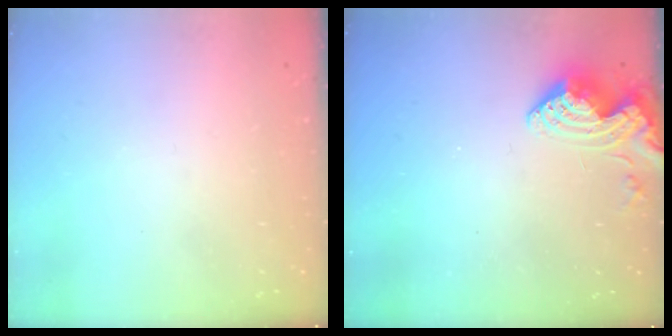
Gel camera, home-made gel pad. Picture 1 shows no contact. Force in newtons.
{"total": 10.1, "press": 10.0, "slide": 1.2}